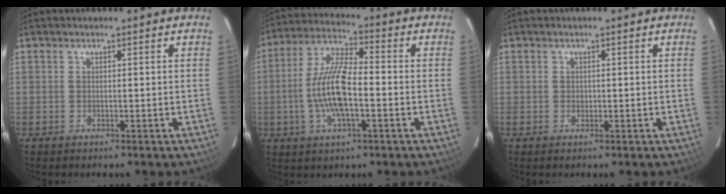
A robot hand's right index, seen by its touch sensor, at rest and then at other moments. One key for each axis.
{"total": 12.2, "fx": -2.6, "fy": 3.9, "fz": 11.3, "tx": -0.234, "ty": 0.004, "tz": -0.052}
{"total": 0.8, "fx": 0.0, "fy": 0.8, "fz": 0.3, "tx": -0.002, "ty": 0.001, "tz": 0.001}